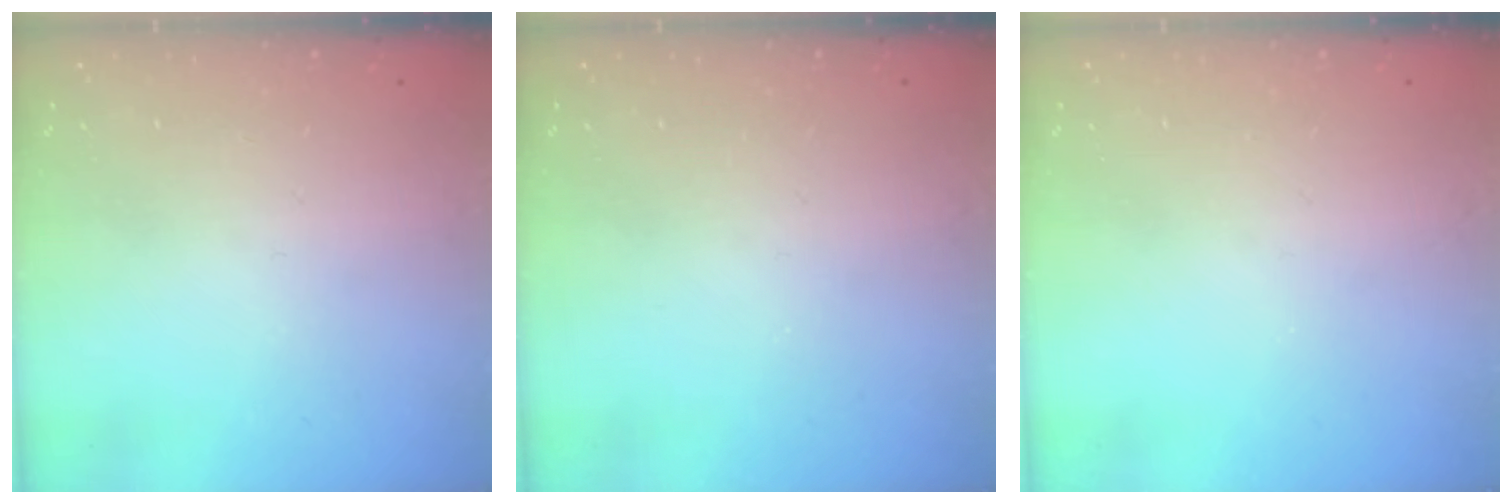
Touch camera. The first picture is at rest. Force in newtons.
{"total": 0.0}
{"total": 0.0}